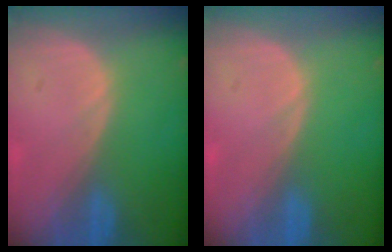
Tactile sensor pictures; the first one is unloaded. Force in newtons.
{"total": 0.0}